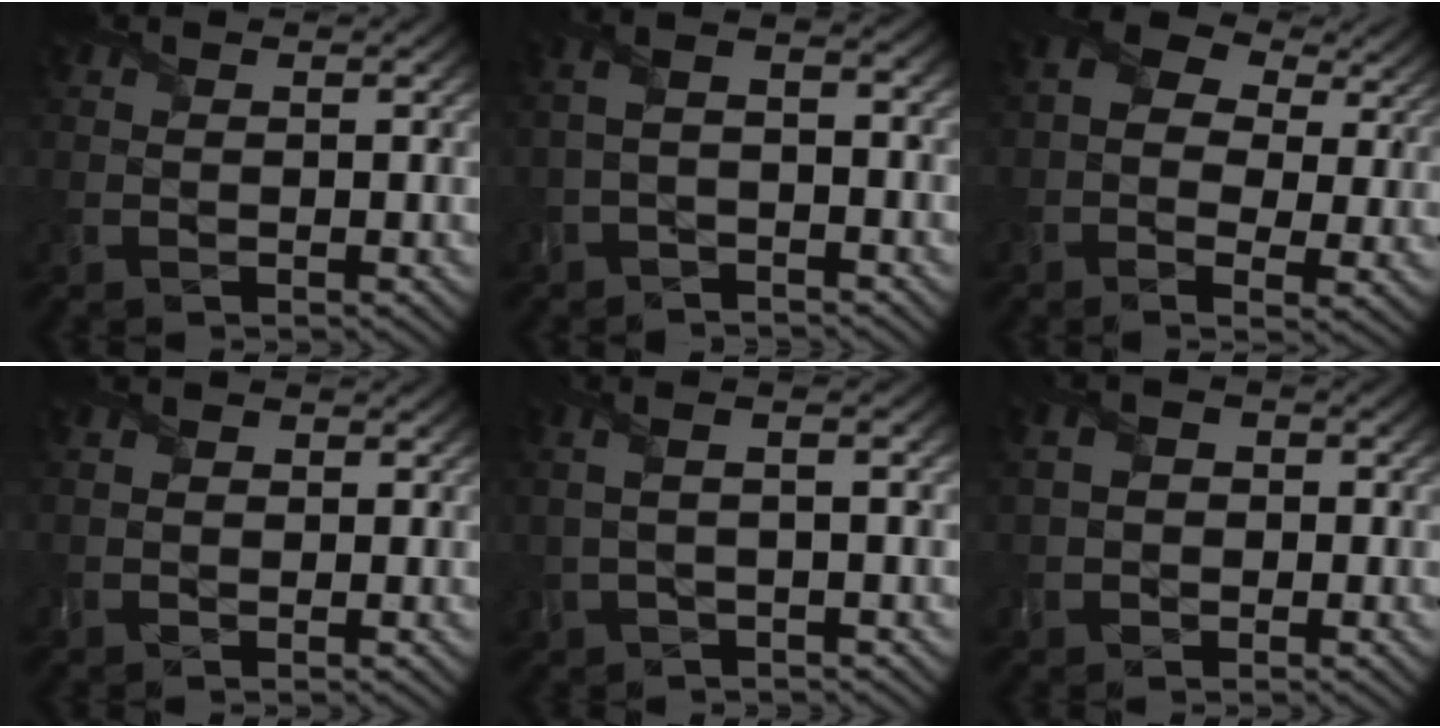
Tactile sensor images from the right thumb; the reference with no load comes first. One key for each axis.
{"total": 4.0, "fx": -1.6, "fy": 1.4, "fz": 3.4, "tx": -0.077, "ty": 0.010, "tz": -0.039}
{"total": 10.4, "fx": 2.6, "fy": 7.1, "fz": 7.2, "tx": -0.158, "ty": 0.004, "tz": 0.052}
{"total": 1.8, "fx": -0.2, "fy": 1.5, "fz": 0.8, "tx": -0.019, "ty": 0.004, "tz": -0.012}
{"total": 4.3, "fx": -0.3, "fy": 1.2, "fz": 4.2, "tx": -0.097, "ty": 0.006, "tz": -0.008}
{"total": 3.7, "fx": -0.3, "fy": 3.1, "fz": 2.1, "tx": -0.047, "ty": 0.006, "tz": -0.019}